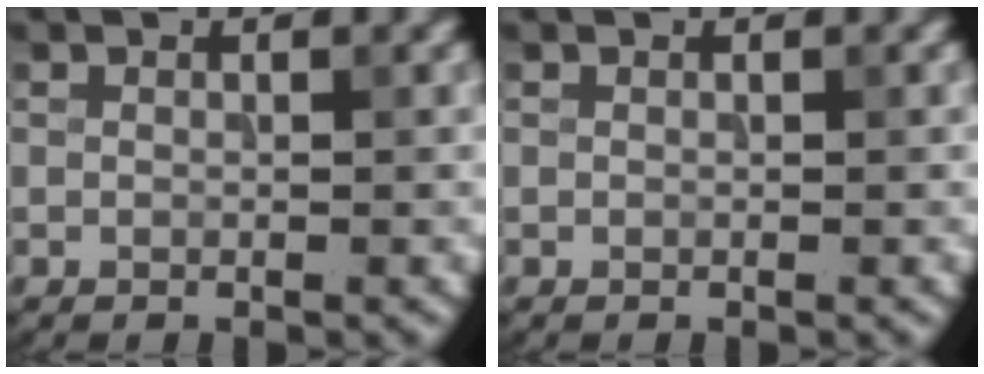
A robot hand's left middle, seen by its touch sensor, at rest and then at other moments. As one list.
[{"total": 0.0}]